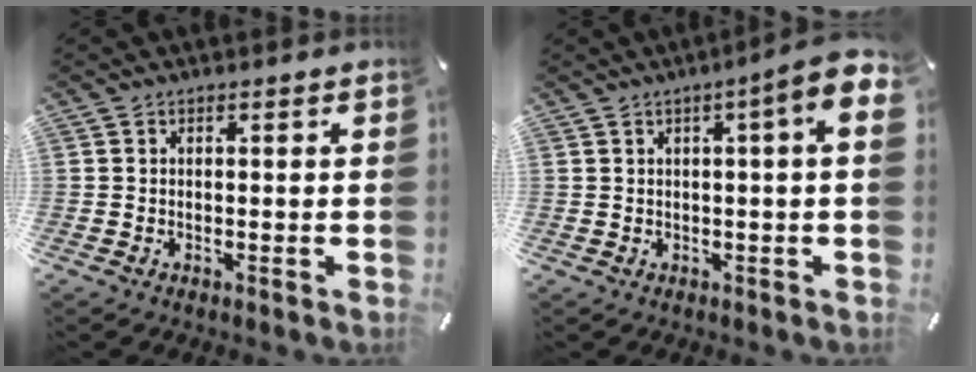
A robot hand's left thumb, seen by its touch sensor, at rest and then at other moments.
{"total": 7.2, "force": [2.4, 1.0, 6.7], "torque": [-0.101, -0.013, 0.037]}